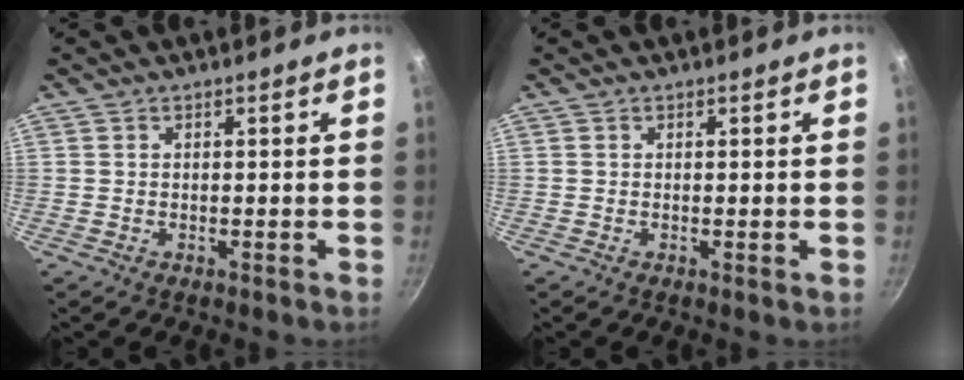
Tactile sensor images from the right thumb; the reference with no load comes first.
{"total": 0.0}